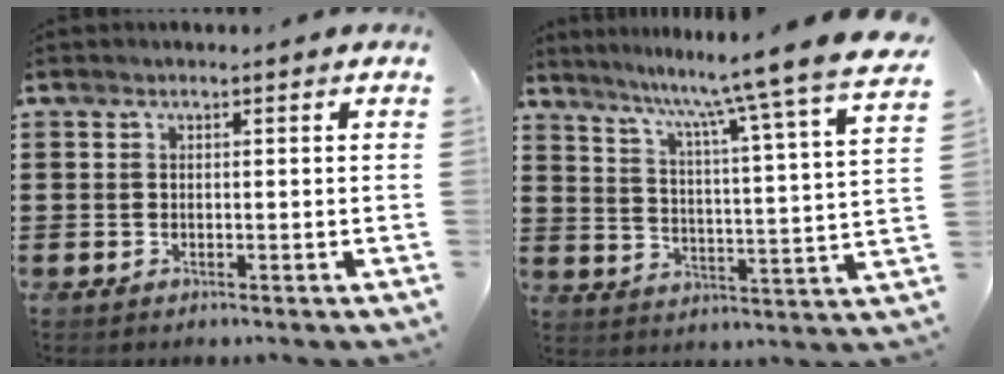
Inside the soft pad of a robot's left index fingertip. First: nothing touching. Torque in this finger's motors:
{"motor_torque": [1.47, -0.67, 0.48, 0.18]}